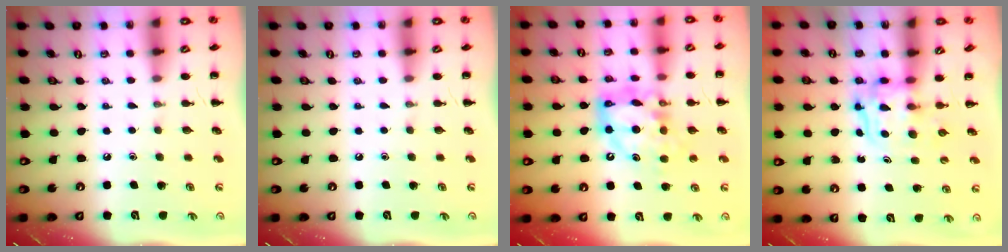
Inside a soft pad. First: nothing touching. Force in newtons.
{"total": 0.0}
{"total": 12.6, "press": 12.0, "slide": 3.8}
{"total": 3.4, "press": 3.3, "slide": 0.3}